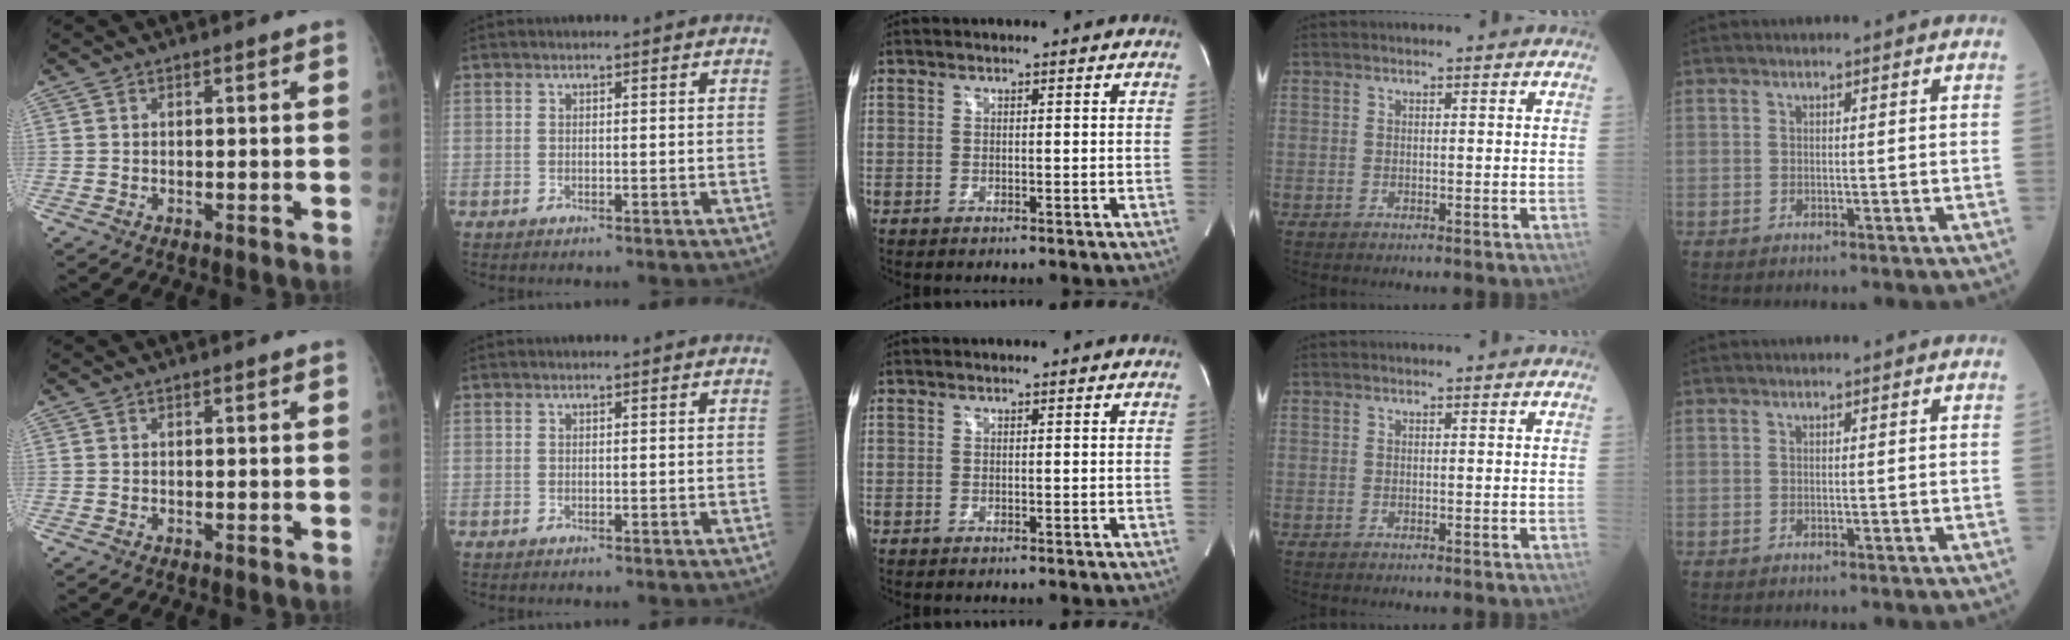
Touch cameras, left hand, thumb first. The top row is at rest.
{}